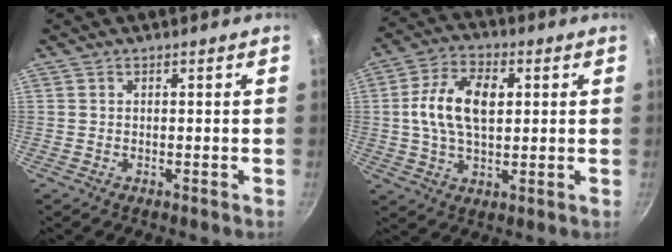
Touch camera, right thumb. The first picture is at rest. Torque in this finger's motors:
{"motor_torque": [-0.03, 0.54, 0.20, -0.14, 0.31]}